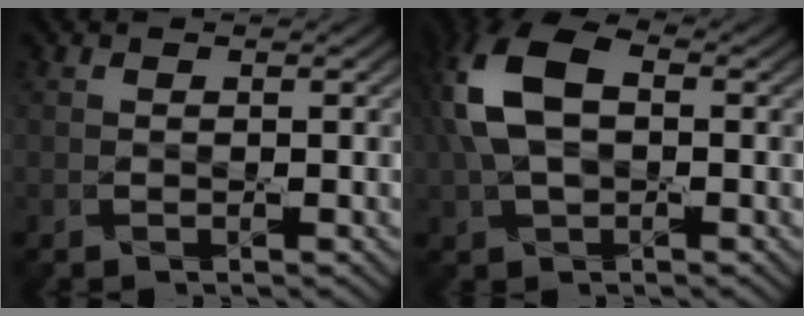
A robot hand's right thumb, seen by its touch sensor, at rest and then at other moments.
{"total": 11.6, "force": [1.6, 7.0, 9.1], "torque": [-0.231, 0.013, 0.023]}